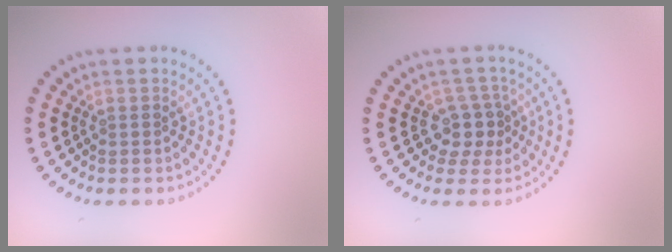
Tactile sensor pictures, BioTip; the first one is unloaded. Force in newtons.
{"total": 2.7, "press": 2.1, "slide": 1.8}